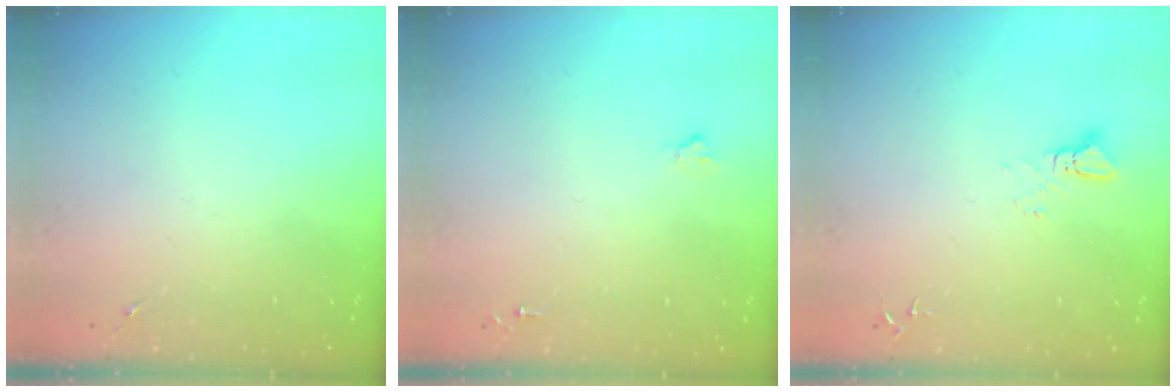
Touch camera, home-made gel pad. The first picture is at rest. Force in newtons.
{"total": 1.6, "press": 1.6, "slide": 0.2}
{"total": 2.4, "press": 2.4, "slide": 0.1}